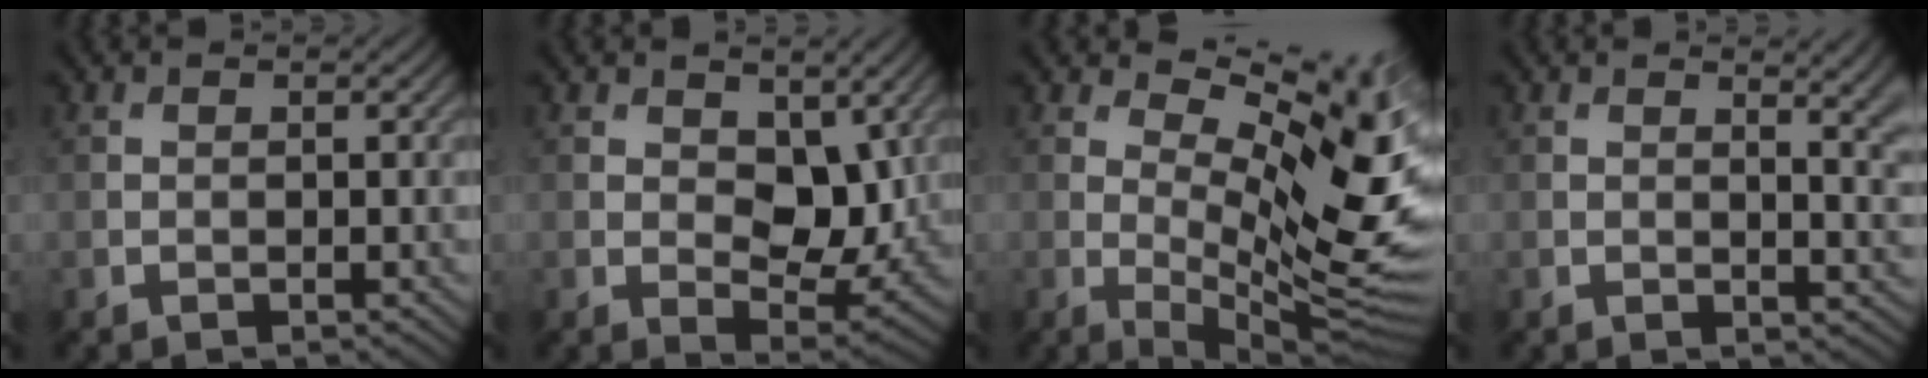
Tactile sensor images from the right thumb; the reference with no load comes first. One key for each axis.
{"total": 7.6, "fx": 2.0, "fy": 4.6, "fz": 5.7, "tx": -0.096, "ty": -0.015, "tz": 0.025}
{"total": 15.3, "fx": 4.6, "fy": 6.3, "fz": 13.2, "tx": -0.198, "ty": 0.006, "tz": 0.080}
{"total": 5.2, "fx": 2.0, "fy": 1.7, "fz": 4.5, "tx": -0.049, "ty": 0.004, "tz": 0.028}